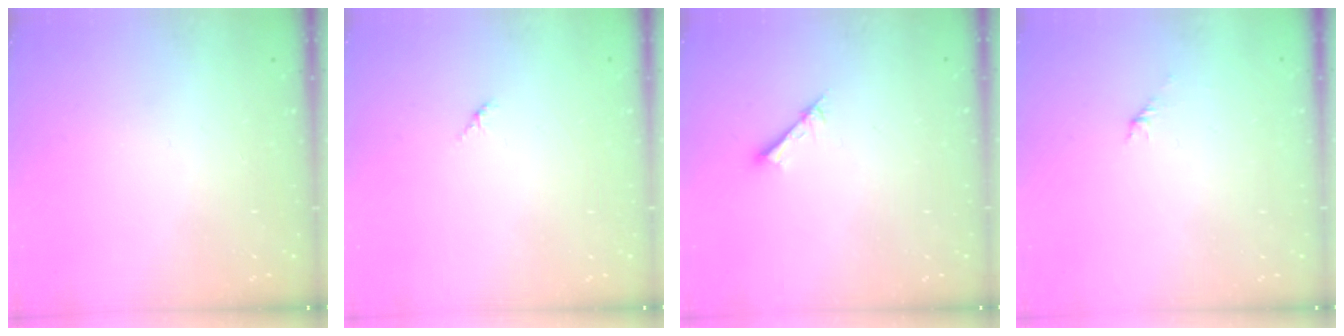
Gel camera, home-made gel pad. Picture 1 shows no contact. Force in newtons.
{"total": 1.5, "press": 1.4, "slide": 0.4}
{"total": 1.6, "press": 1.6, "slide": 0.2}
{"total": 1.5, "press": 1.4, "slide": 0.5}